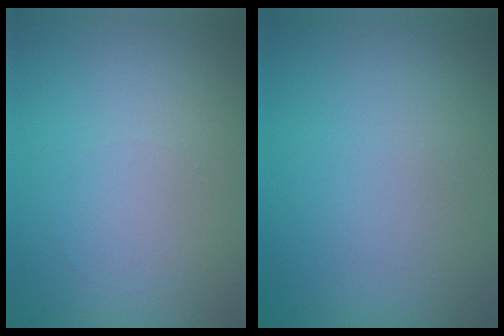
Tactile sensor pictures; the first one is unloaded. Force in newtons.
{"total": 0.0}